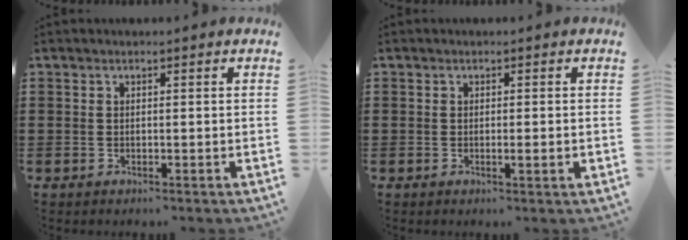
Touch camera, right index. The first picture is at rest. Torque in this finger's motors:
{"motor_torque": [0.79, 0.01, 0.06, 0.02]}